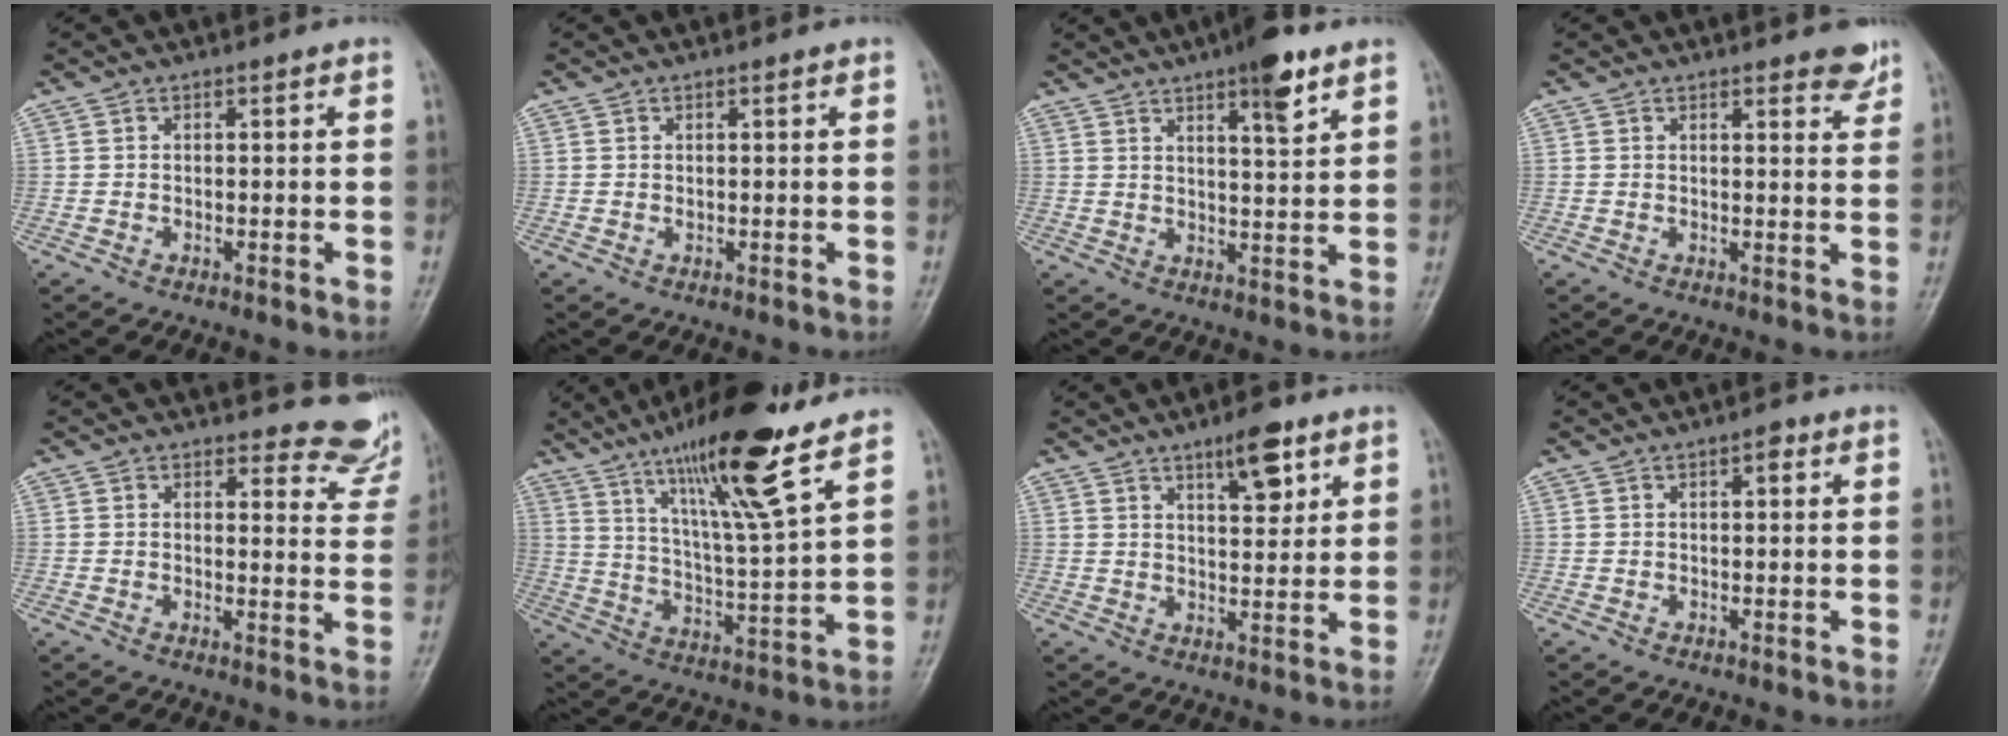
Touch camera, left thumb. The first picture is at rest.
{"total": 0.8, "force": [0.4, 0.3, 0.7], "torque": [-0.009, 0.002, 0.006]}
{"total": 8.1, "force": [5.0, 1.7, 6.2], "torque": [-0.084, -0.025, 0.074]}
{"total": 4.3, "force": [3.3, 1.3, 2.4], "torque": [-0.011, -0.019, 0.038]}
{"total": 8.3, "force": [7.9, 2.4, 0.3], "torque": [0.036, -0.074, 0.066]}
{"total": 18.3, "force": [11.9, 2.0, 13.7], "torque": [-0.222, -0.058, 0.205]}
{"total": 7.1, "force": [4.2, 2.4, 5.2], "torque": [-0.063, -0.025, 0.062]}
{"total": 1.6, "force": [0.7, 0.7, 1.3], "torque": [-0.015, 0.002, 0.006]}